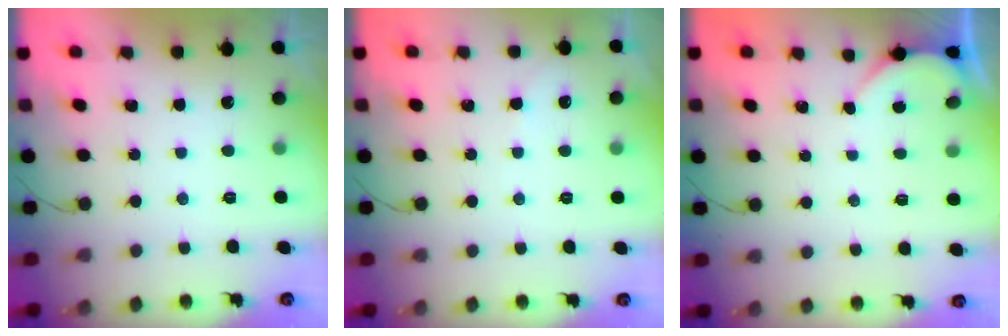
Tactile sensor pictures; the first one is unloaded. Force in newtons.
{"total": 1.3, "press": 1.3, "slide": 0.2}
{"total": 2.1, "press": 2.1, "slide": 0.2}